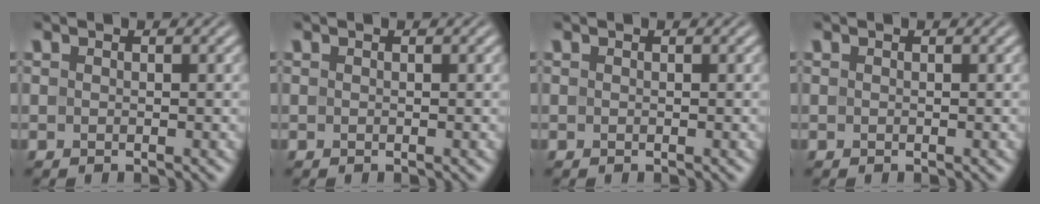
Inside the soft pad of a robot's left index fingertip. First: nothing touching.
{"total": 0.0}
{"total": 0.0}
{"total": 0.0}